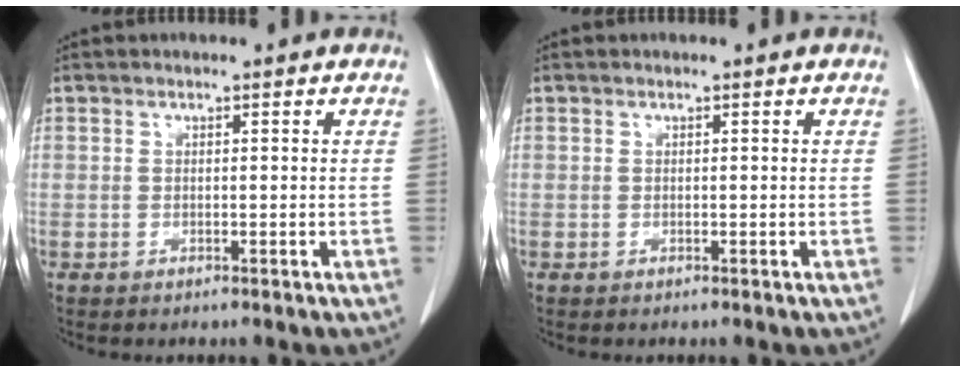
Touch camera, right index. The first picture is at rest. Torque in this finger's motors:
{"motor_torque": [-0.10, 0.09, 0.00, 0.00]}